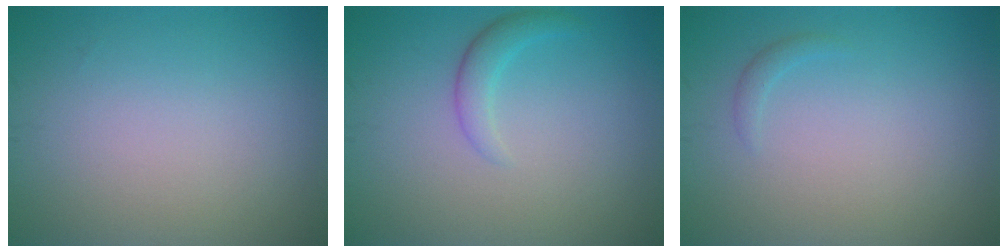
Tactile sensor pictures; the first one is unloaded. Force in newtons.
{"total": 1.8, "press": 1.8, "slide": 0.1}
{"total": 0.7, "press": 0.7, "slide": 0.1}